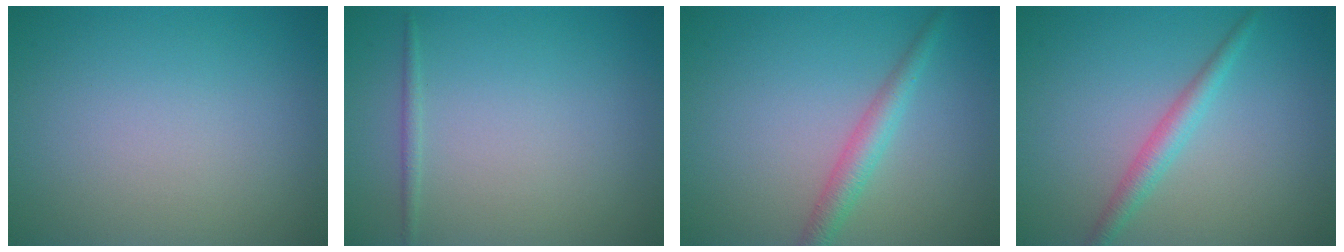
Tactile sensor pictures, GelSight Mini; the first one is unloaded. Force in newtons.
{"total": 0.7, "press": 0.7, "slide": 0.0}
{"total": 2.5, "press": 2.5, "slide": 0.1}
{"total": 2.2, "press": 2.2, "slide": 0.0}